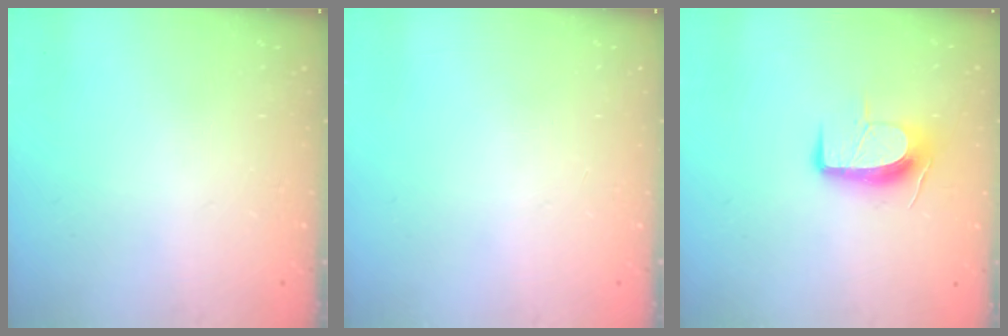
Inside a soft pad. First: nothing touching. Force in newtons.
{"total": 0.0}
{"total": 10.5, "press": 10.5, "slide": 0.9}